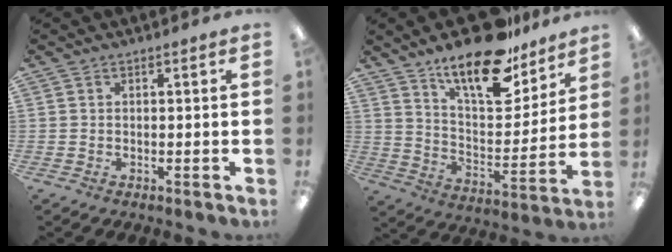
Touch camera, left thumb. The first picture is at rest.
{"total": 19.2, "force": [14.4, 7.3, 10.4], "torque": [-0.169, -0.093, 0.247]}